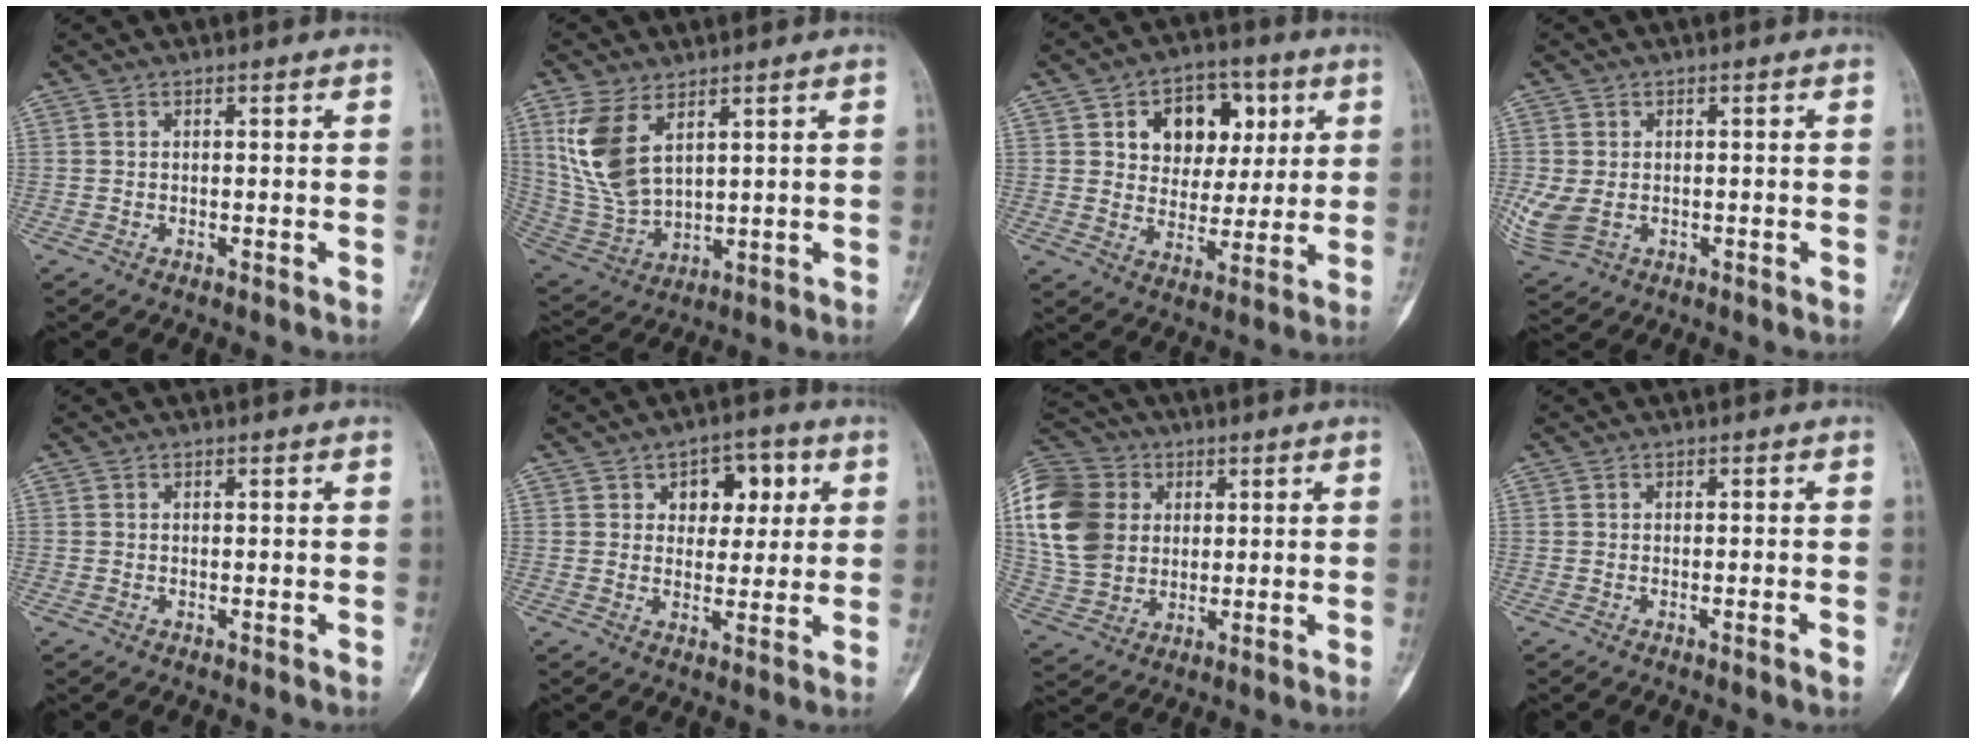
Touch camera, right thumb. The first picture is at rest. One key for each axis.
{"total": 12.1, "fx": 5.2, "fy": 6.4, "fz": 8.9, "tx": -0.188, "ty": -0.019, "tz": 0.122}
{"total": 12.7, "fx": 4.4, "fy": 9.4, "fz": 7.4, "tx": -0.056, "ty": -0.006, "tz": 0.069}
{"total": 6.3, "fx": -1.0, "fy": 4.4, "fz": 4.4, "tx": -0.110, "ty": -0.004, "tz": -0.011}
{"total": 0.0}
{"total": 8.1, "fx": 2.8, "fy": 5.5, "fz": 5.3, "tx": -0.025, "ty": -0.005, "tz": 0.033}
{"total": 18.3, "fx": 3.3, "fy": 14.7, "fz": 10.4, "tx": -0.216, "ty": 0.010, "tz": 0.061}
{"total": 1.3, "fx": -0.6, "fy": 0.0, "fz": 1.2, "tx": -0.021, "ty": -0.001, "tz": -0.008}